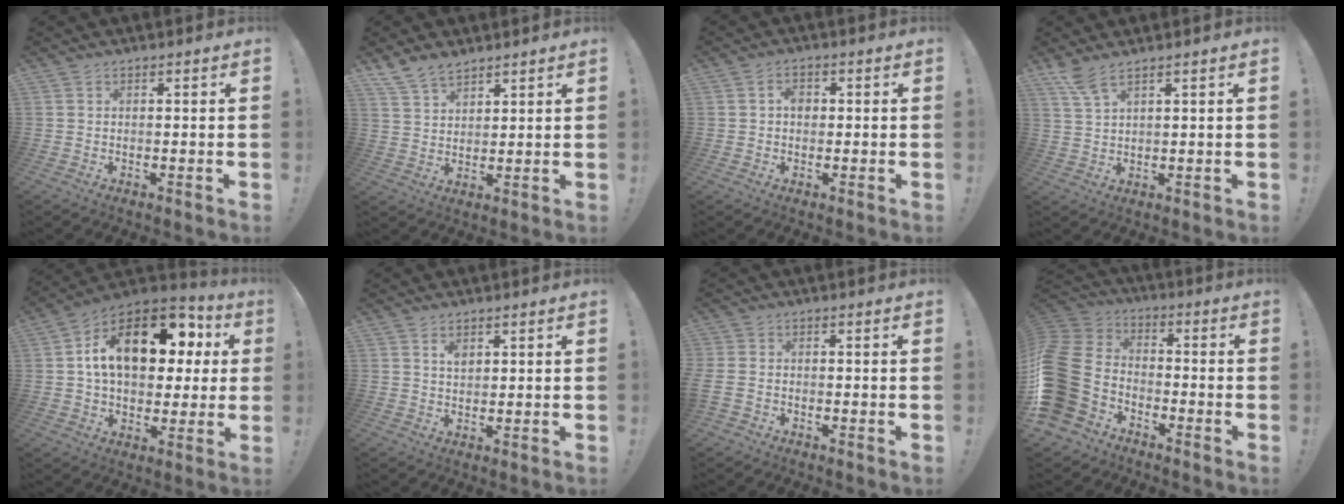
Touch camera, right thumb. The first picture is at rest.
{"total": 7.3, "force": [5.9, 3.5, 2.4], "torque": [-0.052, -0.029, 0.117]}
{"total": 2.8, "force": [-0.1, 2.1, 1.9], "torque": [-0.029, 0.005, -0.005]}
{"total": 5.1, "force": [3.8, 0.6, 3.4], "torque": [-0.069, -0.016, 0.069]}
{"total": 20.3, "force": [6.0, 12.3, 15.0], "torque": [-0.227, -0.010, 0.108]}
{"total": 2.2, "force": [1.3, 1.2, 1.3], "torque": [-0.004, -0.010, 0.018]}
{"total": 2.7, "force": [-1.3, 1.7, 1.6], "torque": [-0.039, 0.004, -0.027]}
{"total": 20.2, "force": [-7.5, 13.6, 12.8], "torque": [-0.250, 0.048, -0.114]}